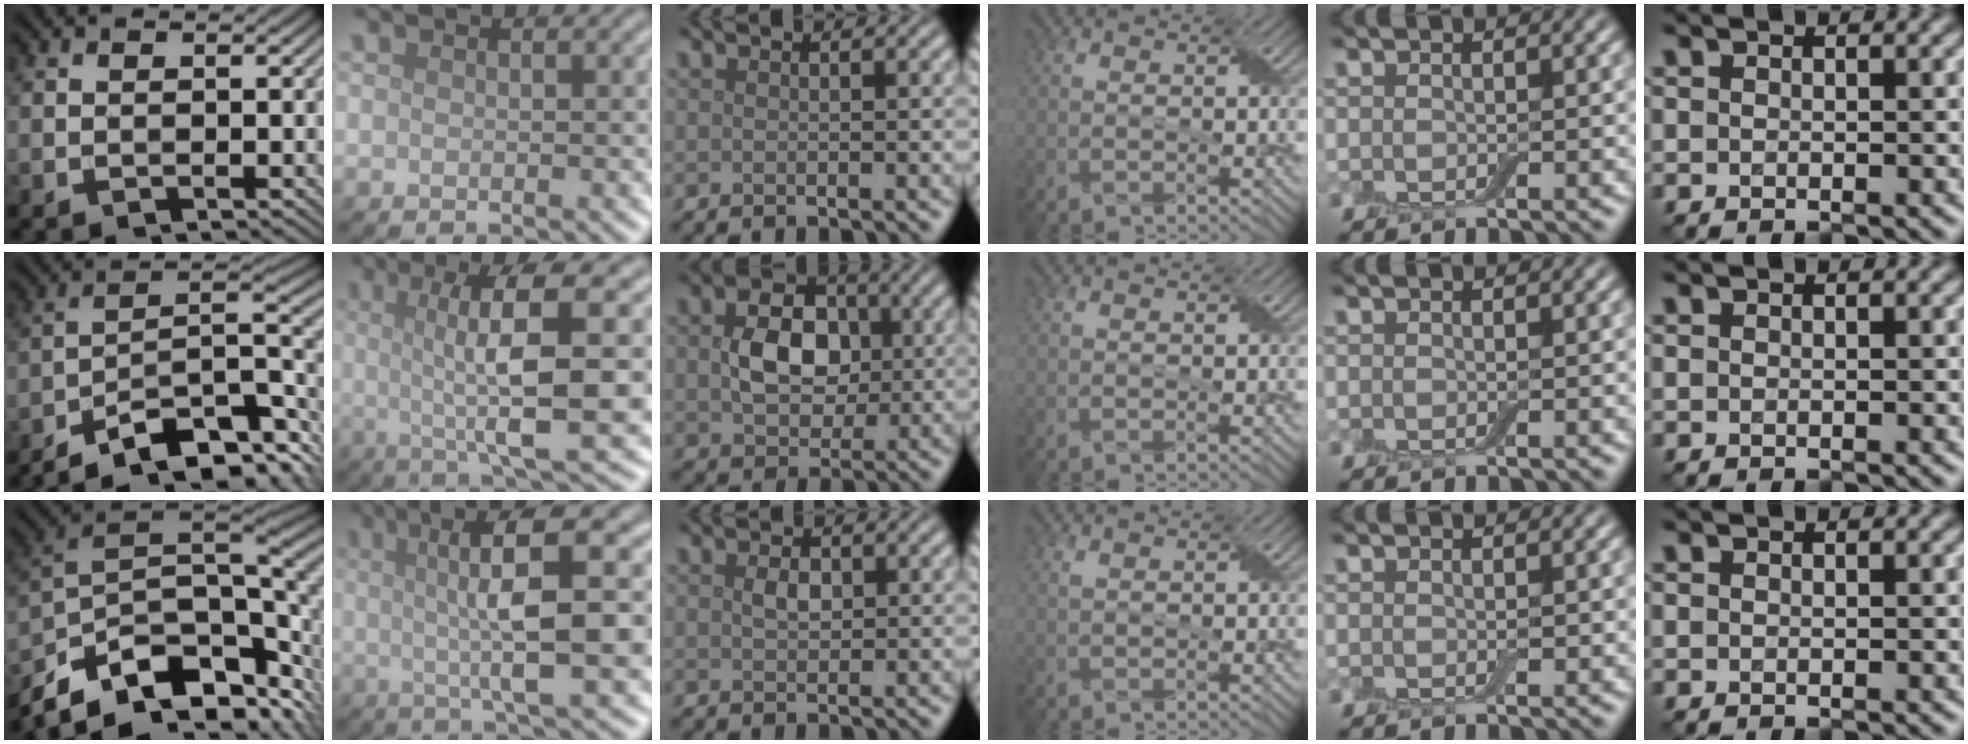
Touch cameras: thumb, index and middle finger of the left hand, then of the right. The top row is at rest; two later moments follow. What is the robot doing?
{"motion": "wrap", "object": "adhesive wrap"}